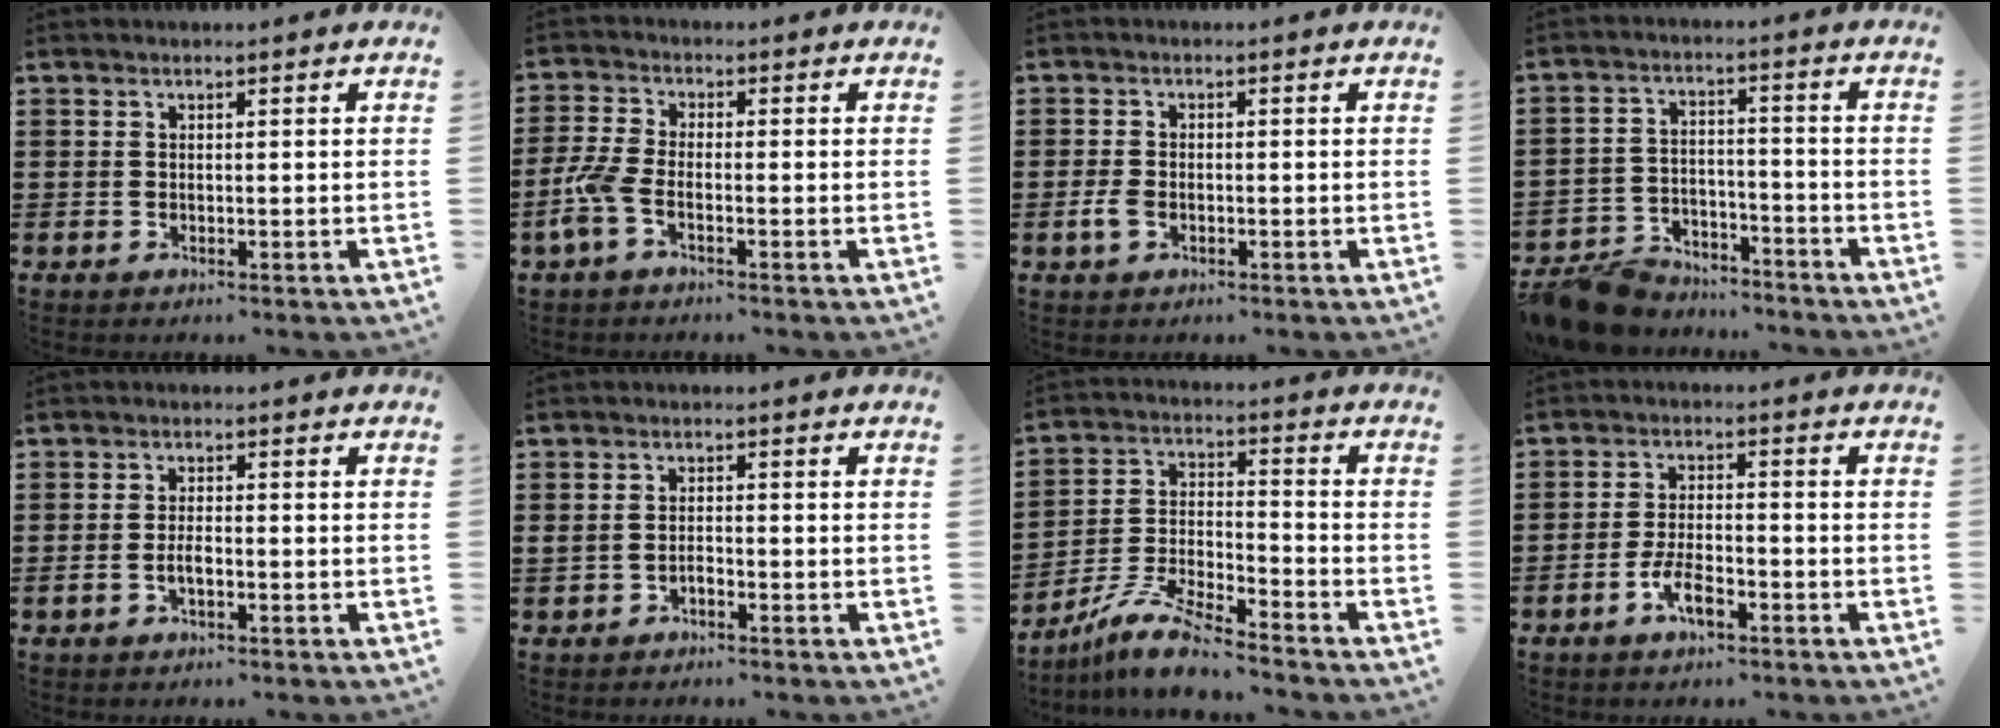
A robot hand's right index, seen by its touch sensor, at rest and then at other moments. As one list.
[{"total": 4.5, "force": [-2.1, 1.4, 3.8], "torque": [-0.100, -0.011, -0.044]}, {"total": 2.5, "force": [-0.9, 1.4, 1.9], "torque": [-0.051, -0.007, -0.018]}, {"total": 8.4, "force": [-7.9, 2.3, 1.7], "torque": [-0.046, 0.021, -0.154]}, {"total": 2.2, "force": [-0.8, 0.7, 1.9], "torque": [-0.037, 0.000, -0.014]}, {"total": 1.5, "force": [-0.9, 0.7, 0.9], "torque": [-0.021, -0.001, -0.019]}, {"total": 9.0, "force": [-8.1, 0.6, 3.9], "torque": [-0.089, 0.005, -0.160]}, {"total": 5.3, "force": [-2.8, 2.0, 4.1], "torque": [-0.087, 0.003, -0.055]}]